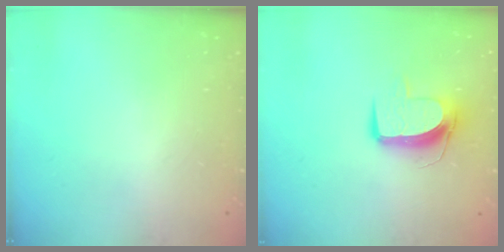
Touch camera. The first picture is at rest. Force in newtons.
{"total": 9.9, "press": 9.9, "slide": 0.6}